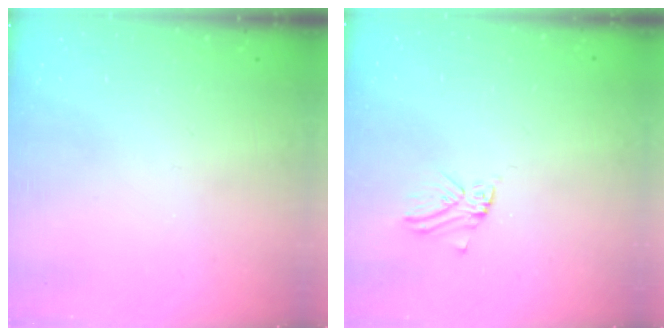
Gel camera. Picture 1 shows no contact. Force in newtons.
{"total": 2.2, "press": 2.2, "slide": 0.3}